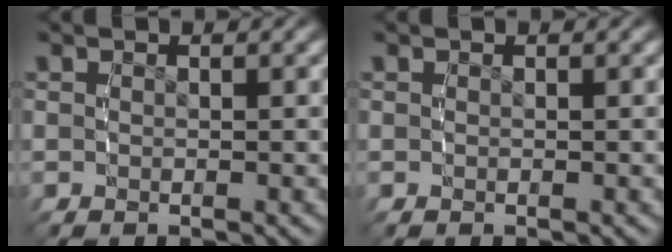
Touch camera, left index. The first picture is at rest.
{"total": 0.0}